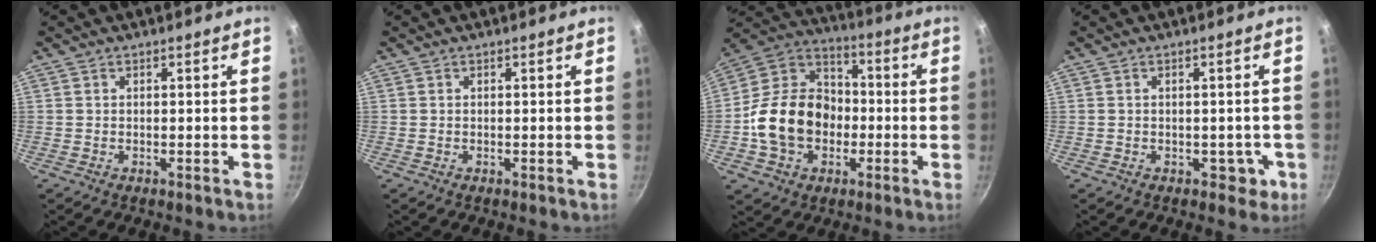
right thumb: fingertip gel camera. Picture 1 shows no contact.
{"total": 0.0}
{"total": 18.0, "force": [-3.2, 14.0, 10.8], "torque": [-0.160, 0.044, -0.067]}
{"total": 3.0, "force": [-0.9, 2.3, 1.7], "torque": [0.000, 0.018, 0.001]}